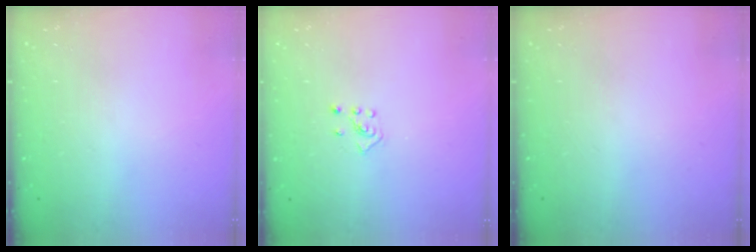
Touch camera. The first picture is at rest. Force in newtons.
{"total": 2.5, "press": 2.4, "slide": 0.7}
{"total": 0.0}